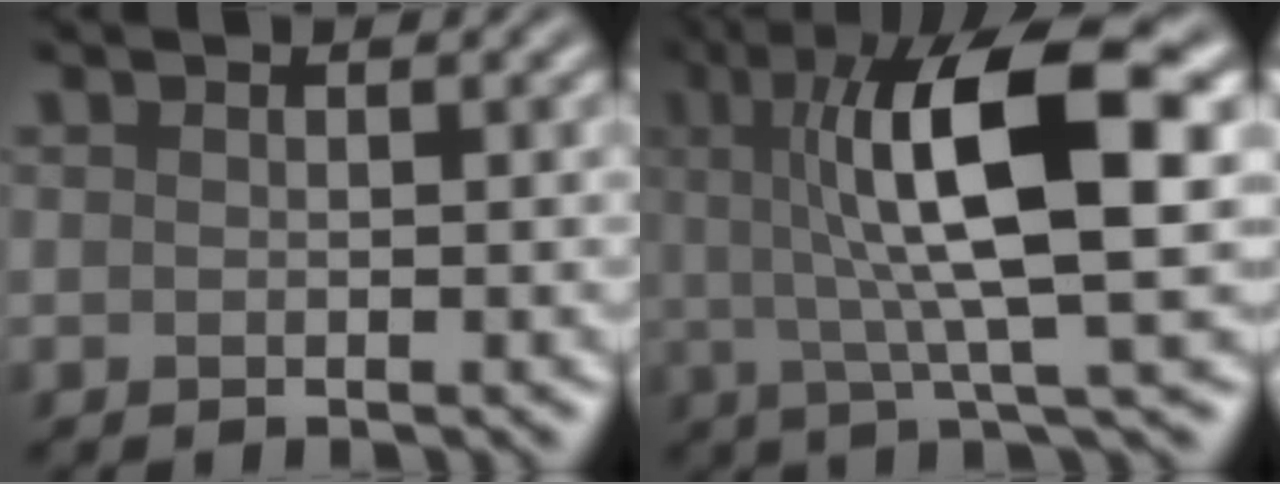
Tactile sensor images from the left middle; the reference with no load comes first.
{"total": 11.5, "force": [2.3, 2.8, 11.0], "torque": [-0.163, 0.011, 0.039]}